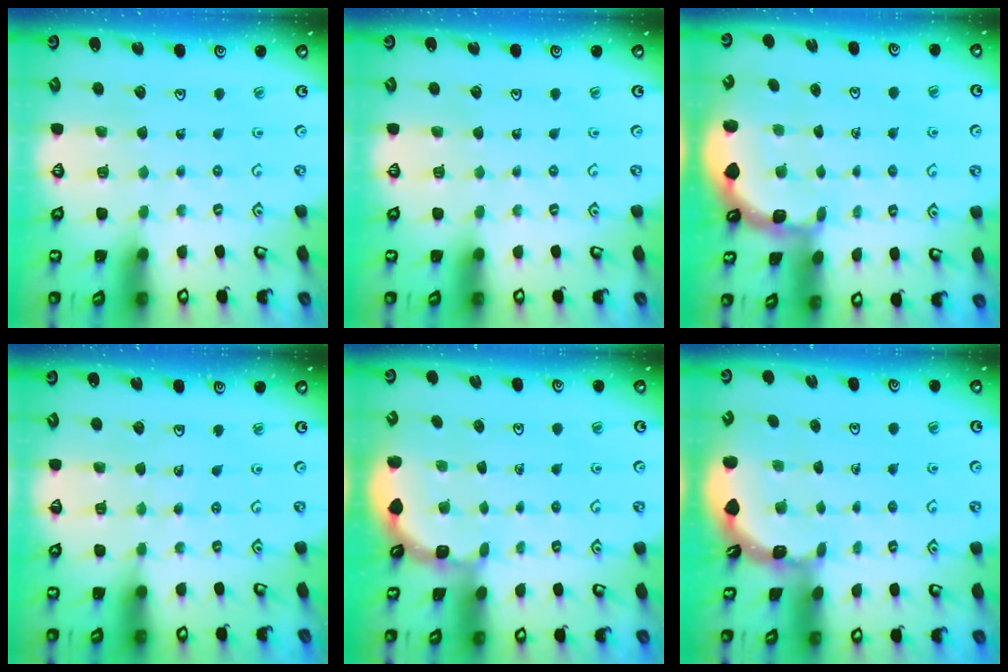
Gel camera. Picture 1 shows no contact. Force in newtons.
{"total": 0.0}
{"total": 1.9, "press": 1.9, "slide": 0.2}
{"total": 2.4, "press": 2.1, "slide": 1.2}
{"total": 2.1, "press": 2.1, "slide": 0.1}
{"total": 2.0, "press": 2.0, "slide": 0.1}